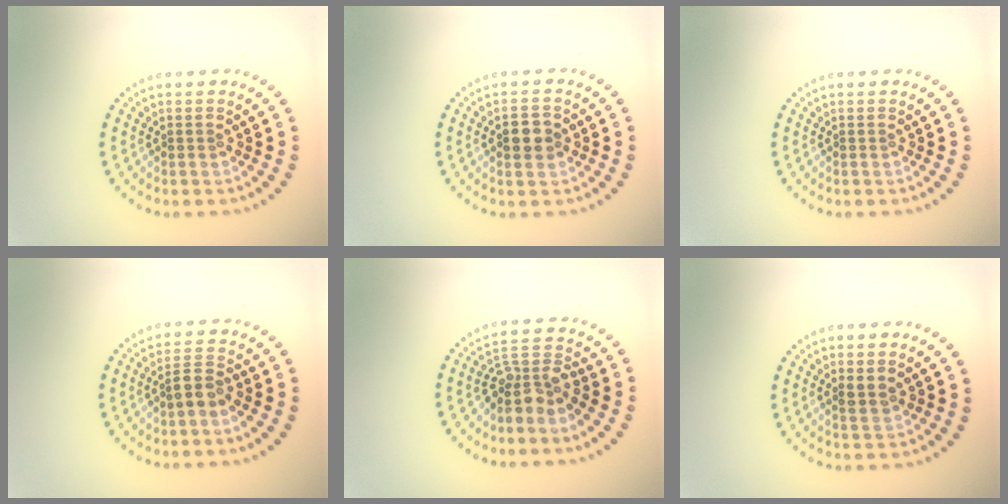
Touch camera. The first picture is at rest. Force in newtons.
{"total": 2.4, "press": 2.4, "slide": 0.2}
{"total": 0.0}
{"total": 2.3, "press": 2.1, "slide": 1.1}
{"total": 3.5, "press": 2.8, "slide": 2.2}
{"total": 1.5, "press": 1.4, "slide": 0.6}